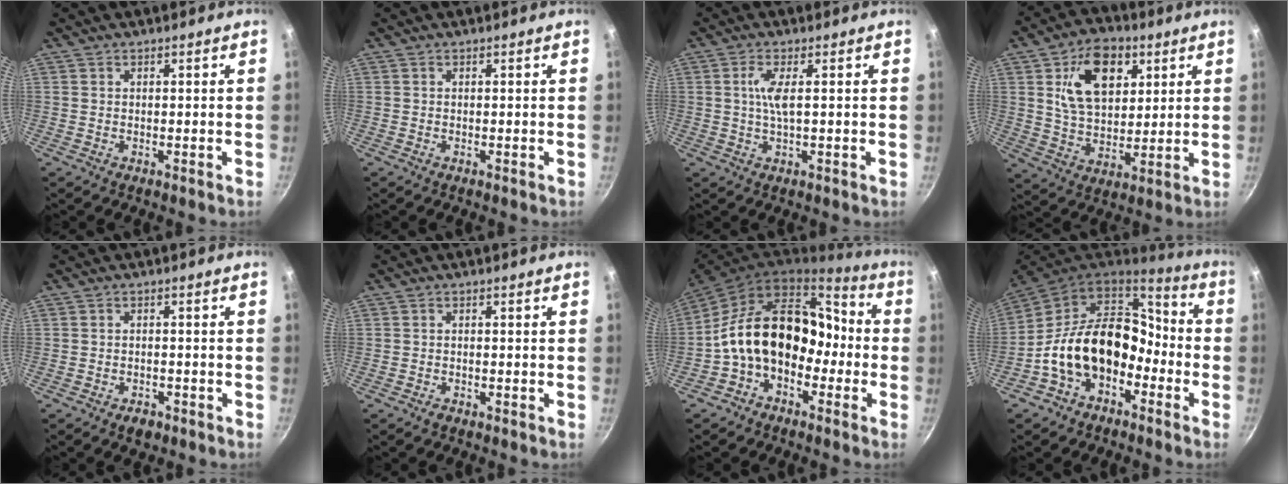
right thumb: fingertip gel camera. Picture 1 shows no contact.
{"total": 0.0}
{"total": 4.2, "force": [0.6, 0.7, 4.1], "torque": [-0.092, 0.000, 0.012]}
{"total": 15.2, "force": [5.5, 9.7, 10.3], "torque": [-0.132, -0.016, 0.092]}
{"total": 2.8, "force": [-1.8, 1.6, 1.4], "torque": [-0.021, 0.016, -0.022]}
{"total": 1.1, "force": [-0.9, 0.4, 0.5], "torque": [-0.016, 0.008, -0.014]}
{"total": 17.6, "force": [-3.6, 12.3, 12.0], "torque": [-0.152, 0.072, -0.077]}
{"total": 18.4, "force": [-5.2, 12.6, 12.3], "torque": [-0.169, 0.076, -0.102]}